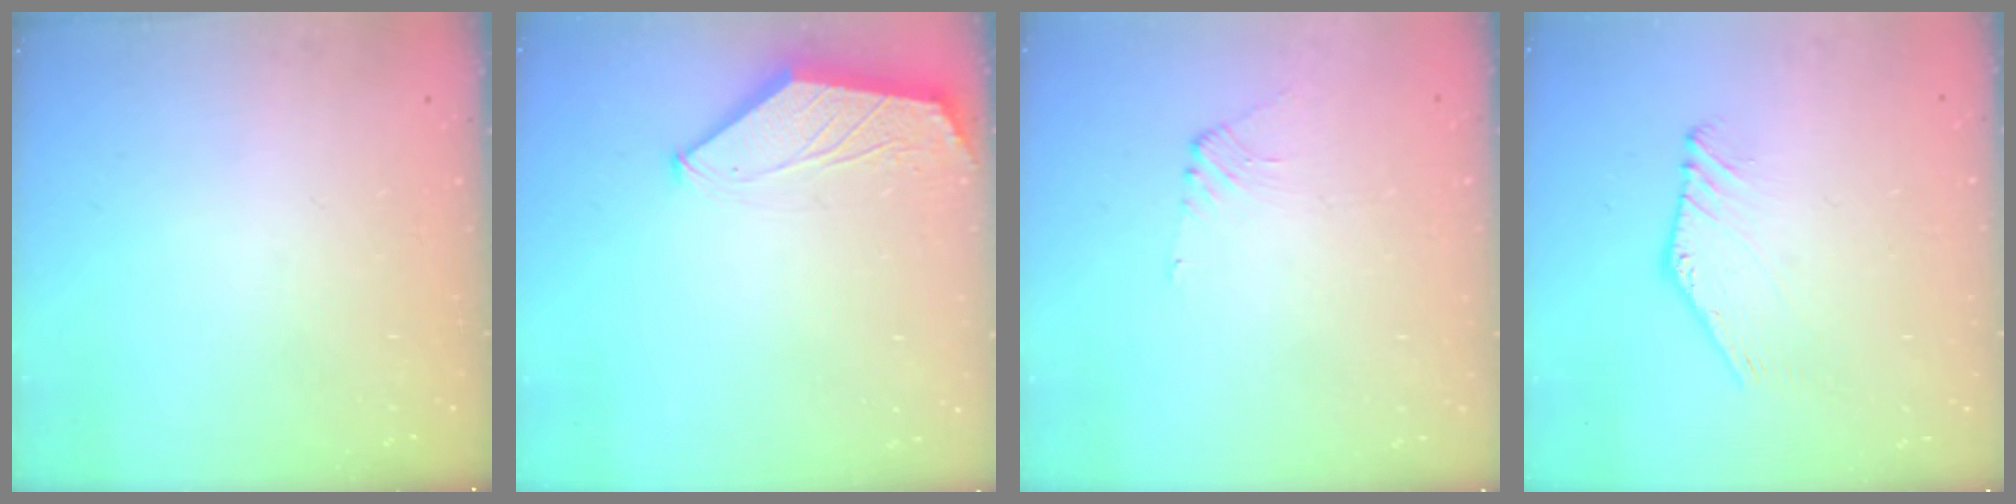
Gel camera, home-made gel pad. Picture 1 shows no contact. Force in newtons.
{"total": 1.6, "press": 1.6, "slide": 0.3}
{"total": 1.8, "press": 1.8, "slide": 0.4}
{"total": 2.1, "press": 2.1, "slide": 0.1}